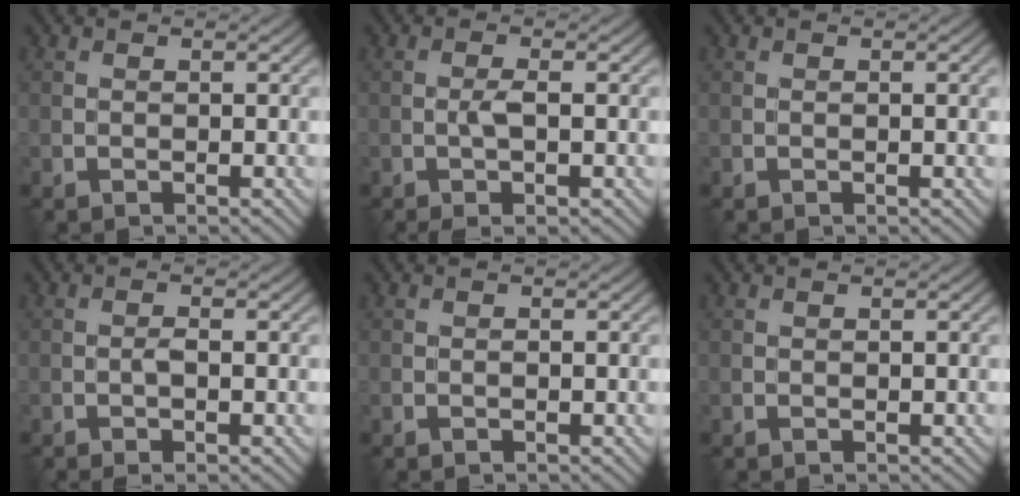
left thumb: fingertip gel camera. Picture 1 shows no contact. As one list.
[{"total": 2.6, "force": [-0.7, 0.6, 2.4], "torque": [-0.050, 0.002, -0.016]}, {"total": 1.0, "force": [0.0, 0.2, 1.0], "torque": [-0.016, -0.003, -0.001]}, {"total": 1.6, "force": [-0.5, 0.5, 1.5], "torque": [-0.027, 0.002, -0.012]}, {"total": 0.0}, {"total": 0.0}]